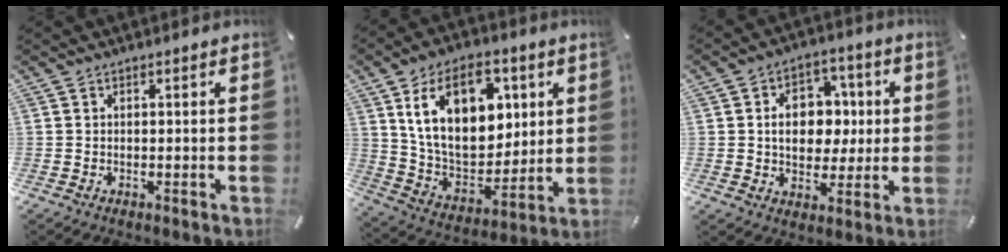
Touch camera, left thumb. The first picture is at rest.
{"total": 20.2, "force": [7.4, 13.3, 13.3], "torque": [-0.240, -0.018, 0.130]}
{"total": 11.1, "force": [0.8, 8.9, 6.5], "torque": [-0.090, 0.010, 0.017]}